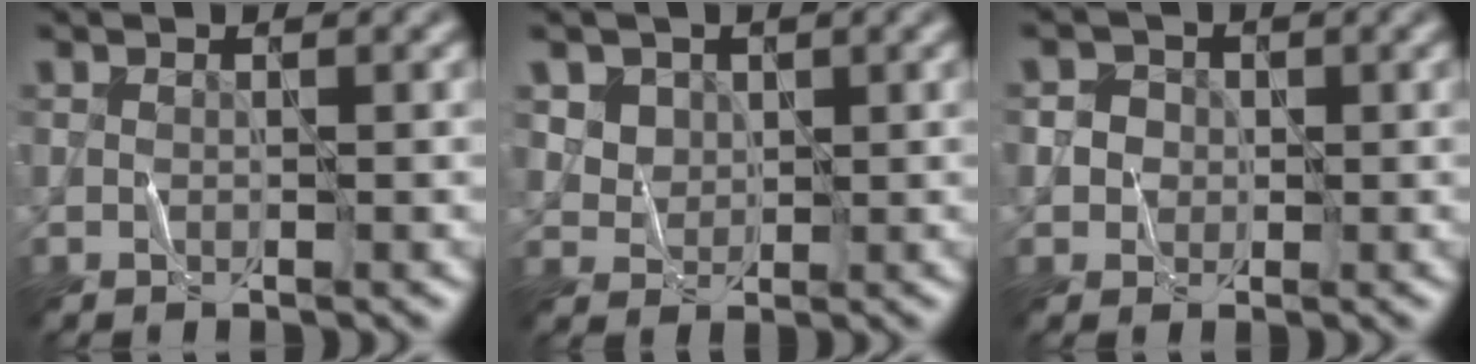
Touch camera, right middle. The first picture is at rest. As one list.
[{"total": 4.5, "force": [2.4, 3.3, 1.8], "torque": [-0.052, -0.001, 0.050]}, {"total": 3.0, "force": [0.7, 2.8, 1.0], "torque": [0.000, 0.009, 0.004]}]